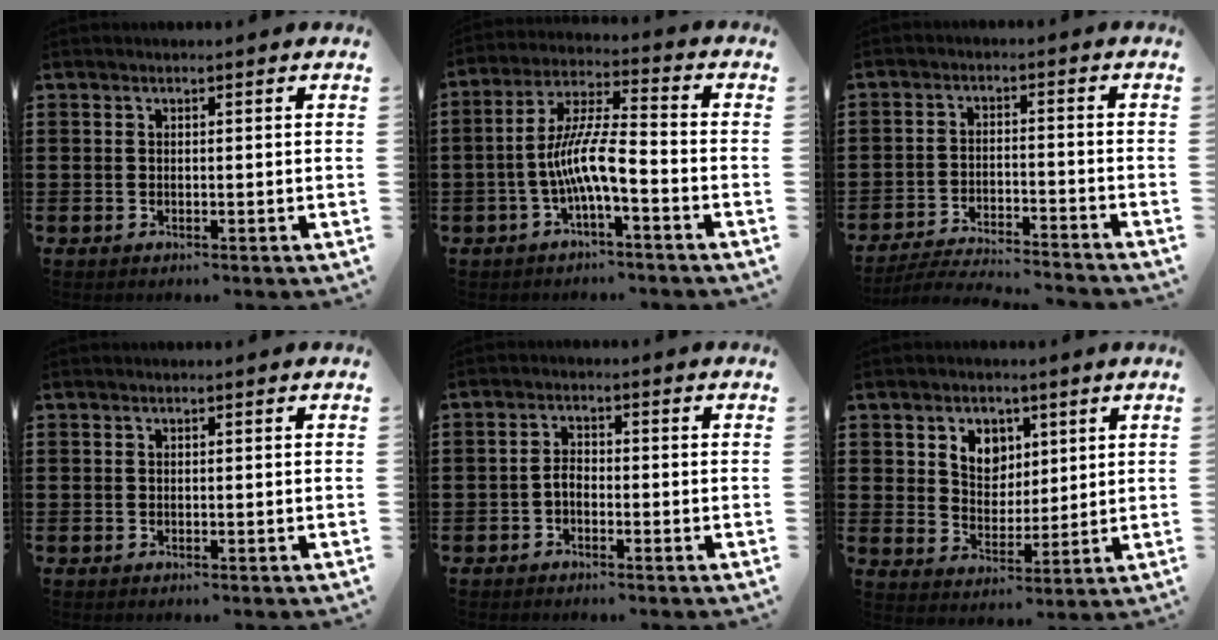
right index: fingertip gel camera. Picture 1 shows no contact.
{"total": 8.4, "force": [-2.8, 1.4, 7.8], "torque": [-0.159, -0.003, -0.054]}
{"total": 4.1, "force": [-4.0, -0.3, 0.9], "torque": [-0.023, -0.006, -0.084]}
{"total": 0.0}
{"total": 1.9, "force": [-0.8, 0.9, 1.4], "torque": [-0.036, 0.002, -0.019]}
{"total": 5.2, "force": [3.0, 3.9, 1.7], "torque": [-0.045, 0.009, 0.054]}